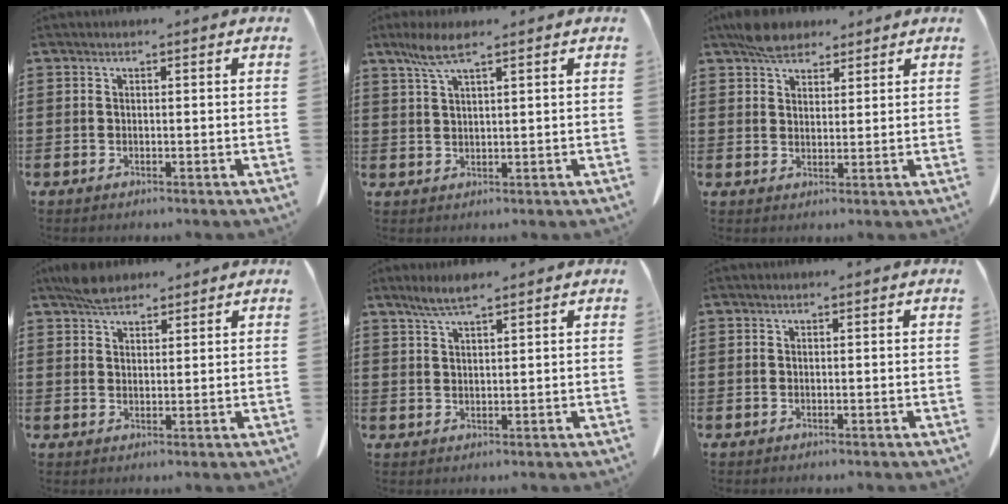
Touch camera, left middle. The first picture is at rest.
{"total": 4.7, "force": [3.0, 0.6, 3.6], "torque": [-0.083, 0.000, 0.052]}
{"total": 5.2, "force": [4.5, 2.0, 1.7], "torque": [-0.037, -0.004, 0.085]}
{"total": 4.1, "force": [3.6, 1.2, 1.5], "torque": [-0.036, 0.000, 0.070]}
{"total": 3.4, "force": [2.6, 0.1, 2.2], "torque": [-0.047, 0.003, 0.047]}
{"total": 0.0}